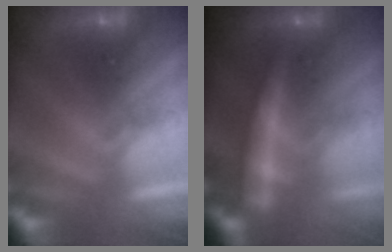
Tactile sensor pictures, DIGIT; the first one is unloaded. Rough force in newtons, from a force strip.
{"total": 9.6}